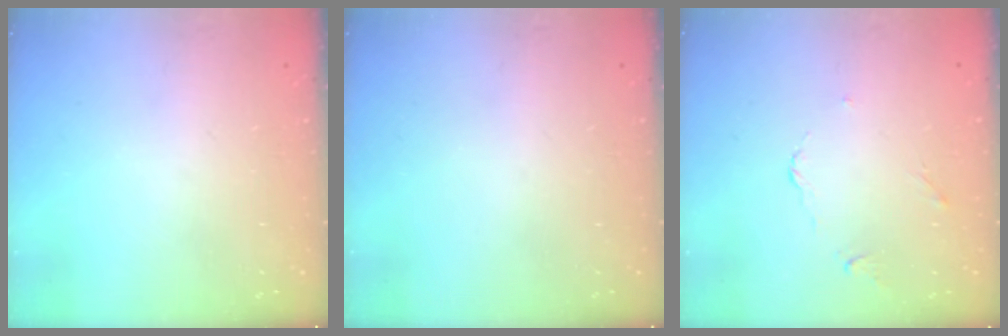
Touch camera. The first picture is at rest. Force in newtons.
{"total": 0.0}
{"total": 2.6, "press": 2.5, "slide": 0.6}